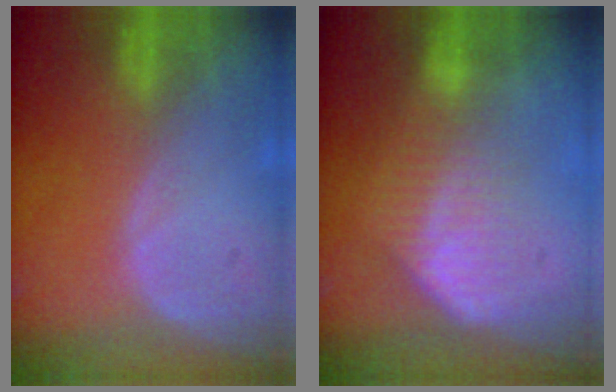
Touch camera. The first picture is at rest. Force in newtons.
{"total": 7.4, "press": 6.4, "slide": 3.8}